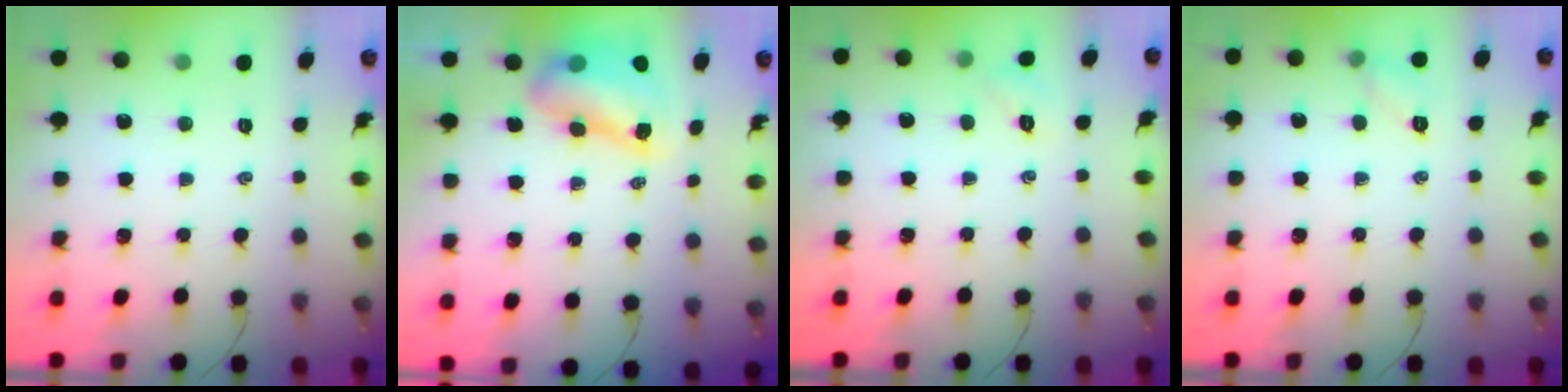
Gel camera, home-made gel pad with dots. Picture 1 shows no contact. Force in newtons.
{"total": 9.2, "press": 9.0, "slide": 2.1}
{"total": 2.1, "press": 2.1, "slide": 0.6}
{"total": 5.7, "press": 5.5, "slide": 1.5}